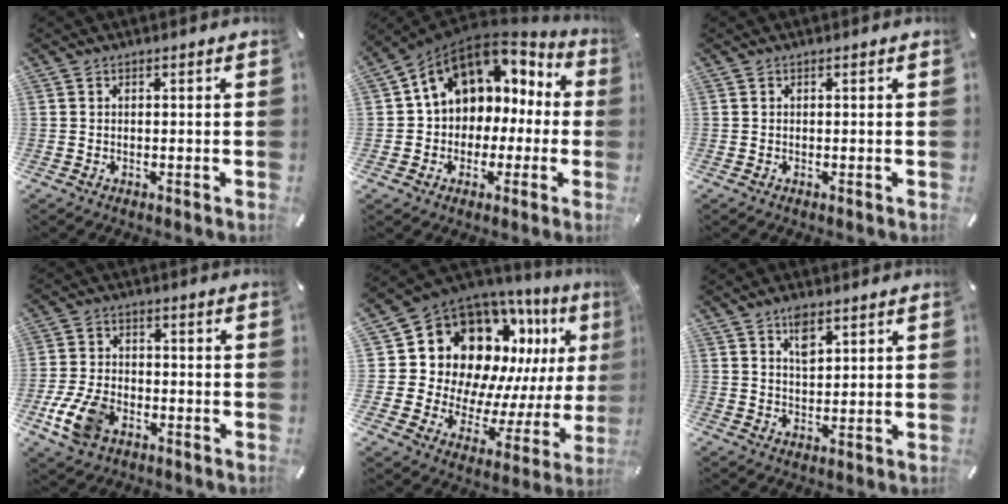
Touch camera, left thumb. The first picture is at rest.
{"total": 11.6, "force": [4.5, 9.8, 4.3], "torque": [-0.081, -0.029, 0.087]}
{"total": 0.0}
{"total": 9.3, "force": [-4.2, 5.9, 5.7], "torque": [-0.130, 0.011, -0.076]}
{"total": 18.1, "force": [9.5, 12.8, 8.5], "torque": [-0.139, -0.104, 0.190]}
{"total": 4.6, "force": [2.8, 2.4, 2.8], "torque": [-0.038, -0.011, 0.045]}